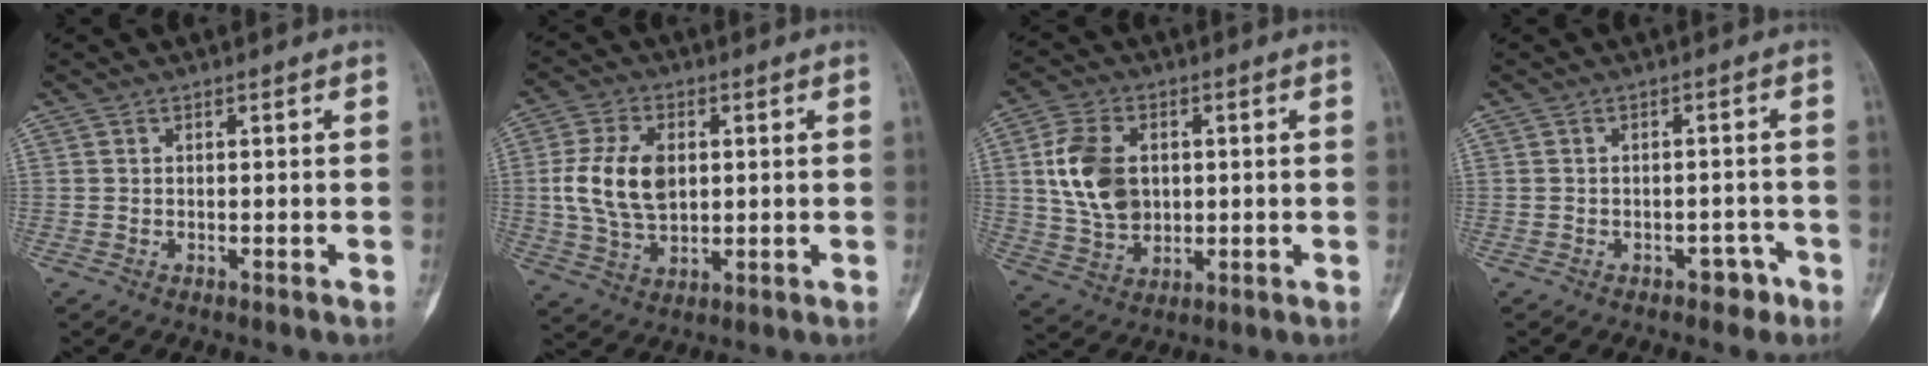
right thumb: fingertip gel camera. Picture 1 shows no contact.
{"total": 11.5, "force": [1.3, 7.3, 8.8], "torque": [-0.168, -0.003, 0.031]}
{"total": 11.7, "force": [1.6, 8.2, 8.2], "torque": [-0.147, -0.001, 0.037]}
{"total": 3.2, "force": [-2.0, 2.0, 1.5], "torque": [-0.006, 0.021, -0.021]}